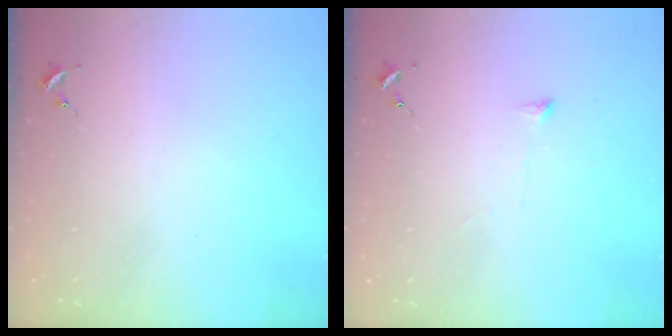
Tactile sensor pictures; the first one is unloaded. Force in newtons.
{"total": 2.9, "press": 2.9, "slide": 0.4}